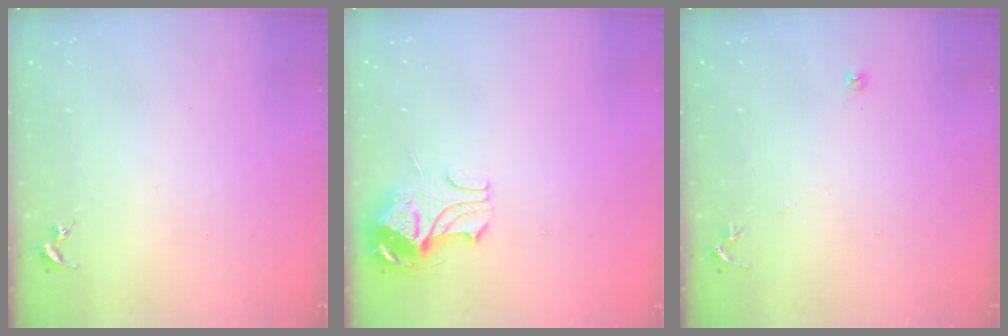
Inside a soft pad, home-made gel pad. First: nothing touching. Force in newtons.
{"total": 9.6, "press": 9.6, "slide": 1.1}
{"total": 4.6, "press": 4.6, "slide": 0.5}